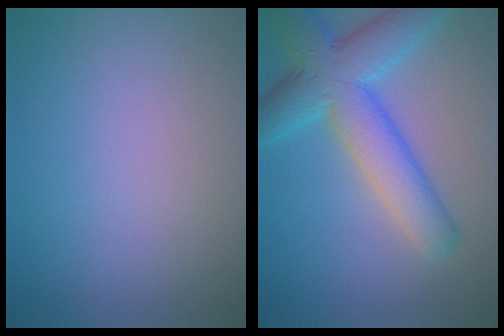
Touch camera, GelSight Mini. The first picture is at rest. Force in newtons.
{"total": 7.5, "press": 7.5, "slide": 0.2}